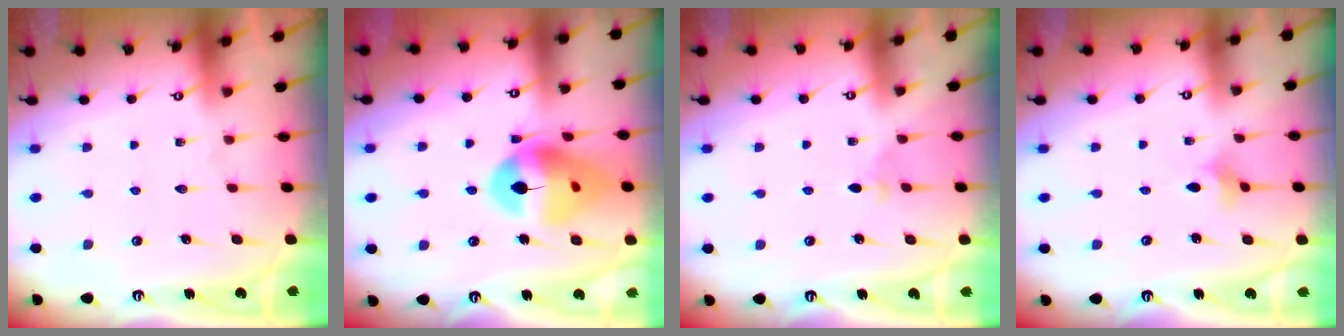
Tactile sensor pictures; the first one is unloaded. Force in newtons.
{"total": 16.2, "press": 16.1, "slide": 1.8}
{"total": 2.7, "press": 2.6, "slide": 0.7}
{"total": 2.4, "press": 2.4, "slide": 0.5}